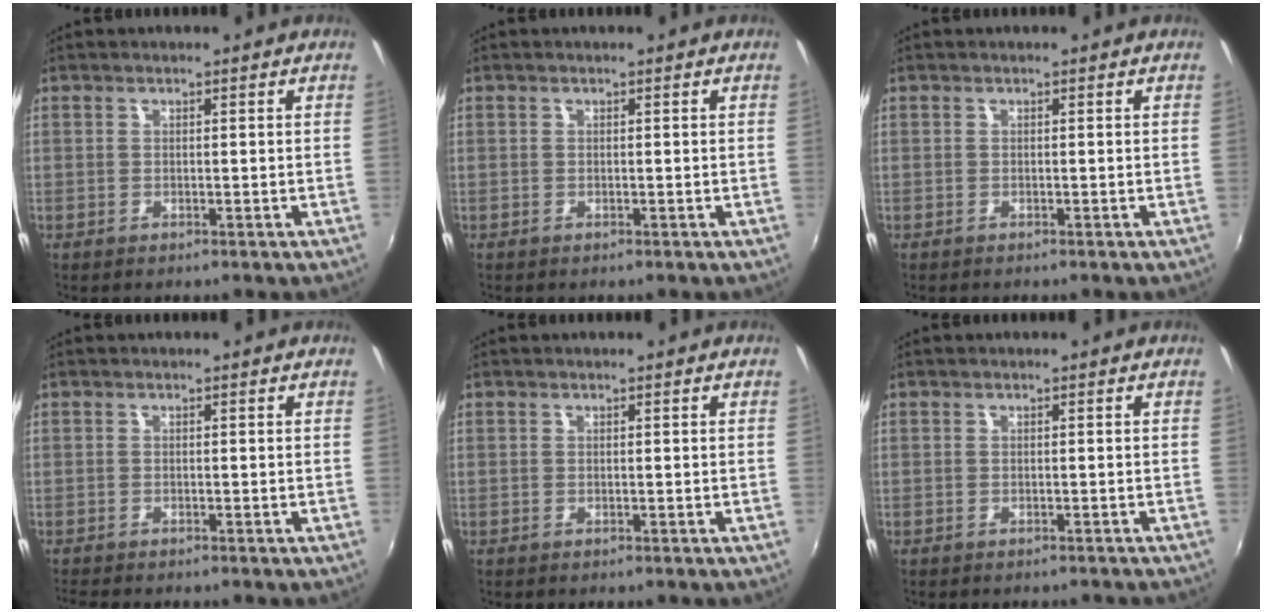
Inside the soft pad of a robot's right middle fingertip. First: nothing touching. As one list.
[{"total": 0.0}, {"total": 0.0}, {"total": 2.1, "force": [-1.9, 0.2, 0.8], "torque": [-0.018, -0.015, -0.037]}, {"total": 0.0}, {"total": 1.8, "force": [-1.6, 0.5, 0.5], "torque": [-0.013, -0.009, -0.021]}]